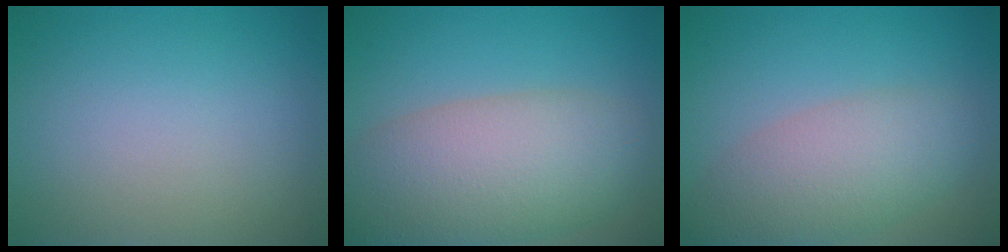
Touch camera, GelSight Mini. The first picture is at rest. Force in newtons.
{"total": 8.7, "press": 8.7, "slide": 0.8}
{"total": 5.4, "press": 5.4, "slide": 0.2}